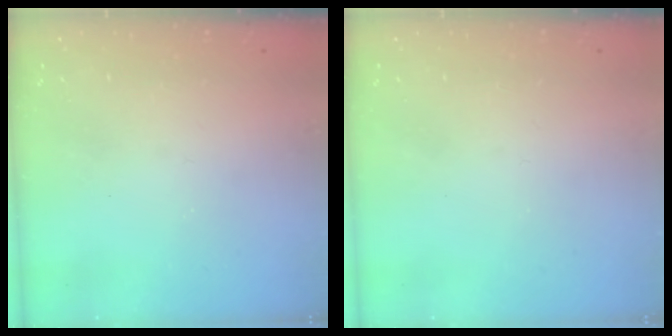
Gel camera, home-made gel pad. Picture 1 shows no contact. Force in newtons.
{"total": 0.0}